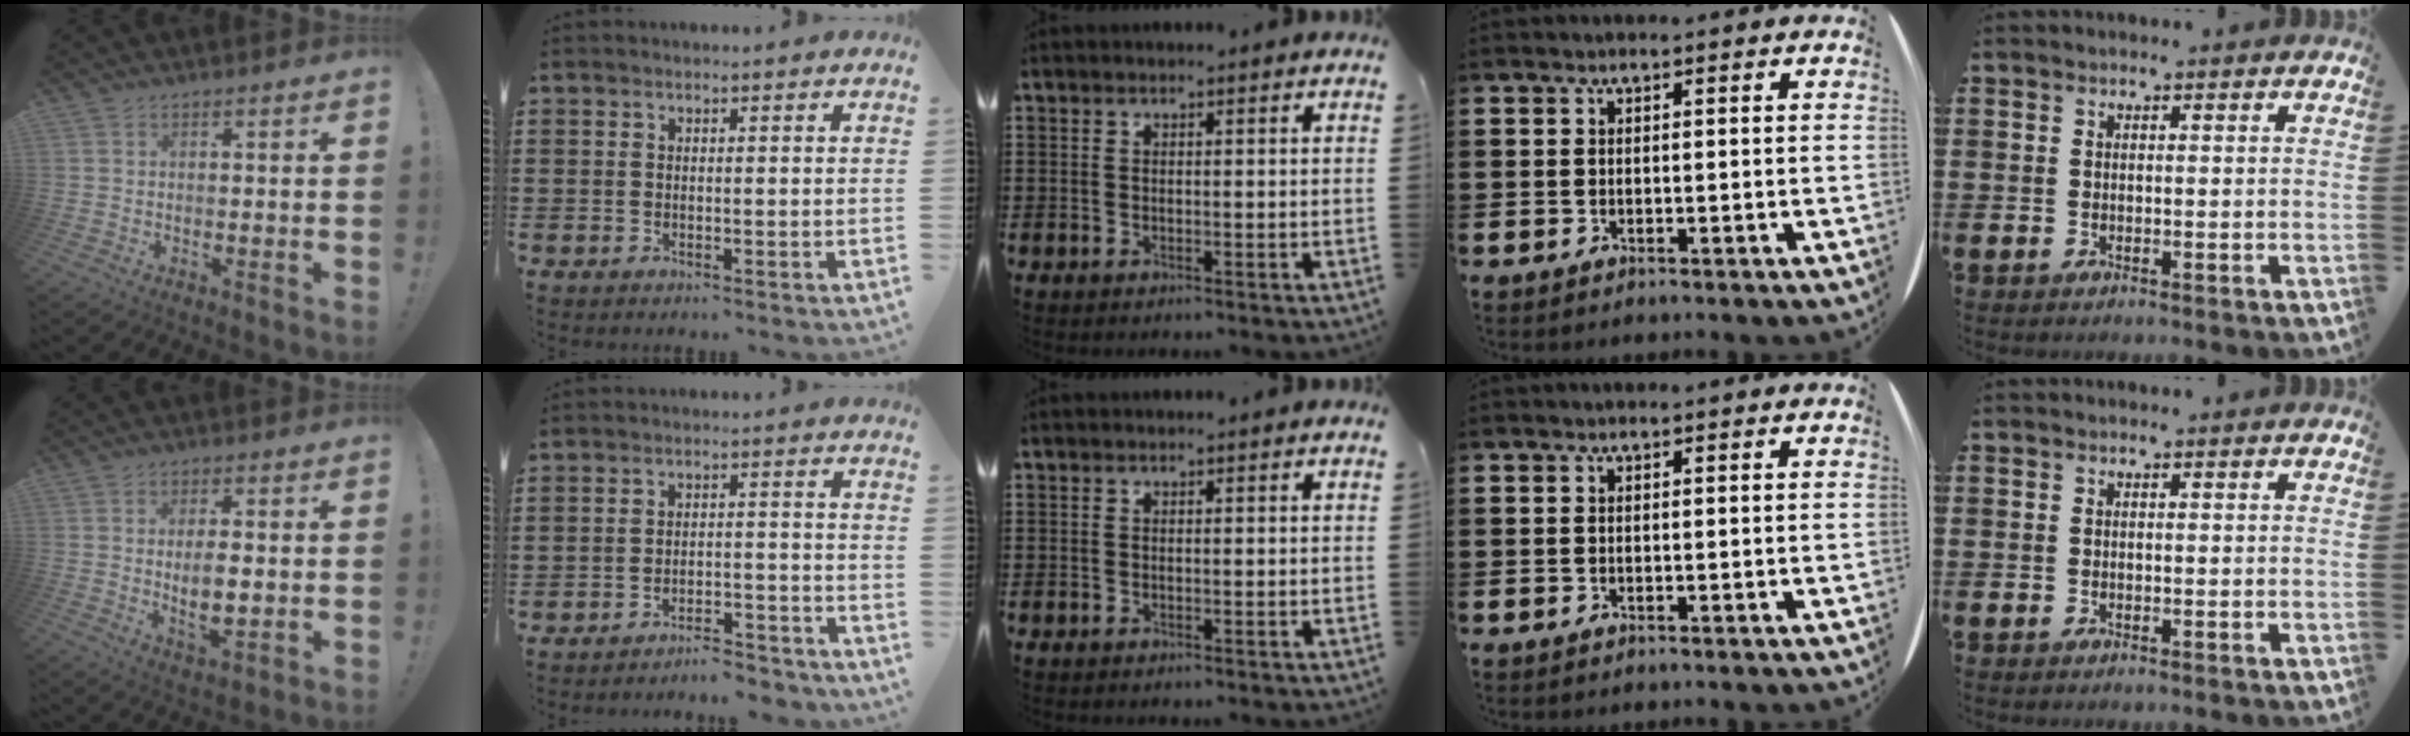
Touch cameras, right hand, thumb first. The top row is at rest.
{"thumb": {"total": 7.3, "force": [-0.1, 3.0, 6.6], "torque": [-0.116, -0.011, -0.005]}, "index": {"total": 4.2, "force": [-4.1, 0.2, 0.7], "torque": [-0.017, 0.002, -0.086]}}